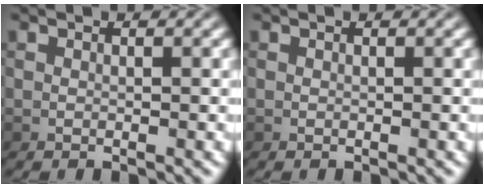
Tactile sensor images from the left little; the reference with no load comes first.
{"total": 0.0}